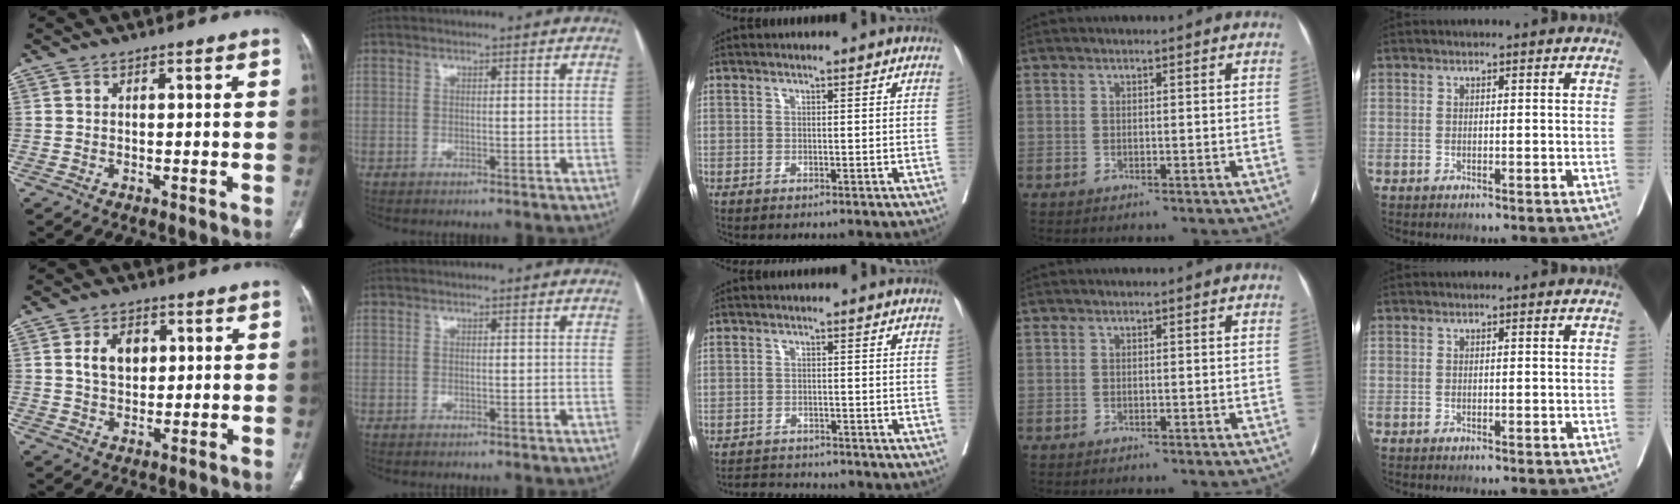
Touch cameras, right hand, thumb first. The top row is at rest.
{"thumb": {"total": 6.1, "force": [1.6, 4.3, 4.0], "torque": [-0.048, -0.003, 0.027]}, "middle": {"total": 3.6, "force": [-3.5, 0.7, -0.2], "torque": [0.006, -0.010, -0.059]}}